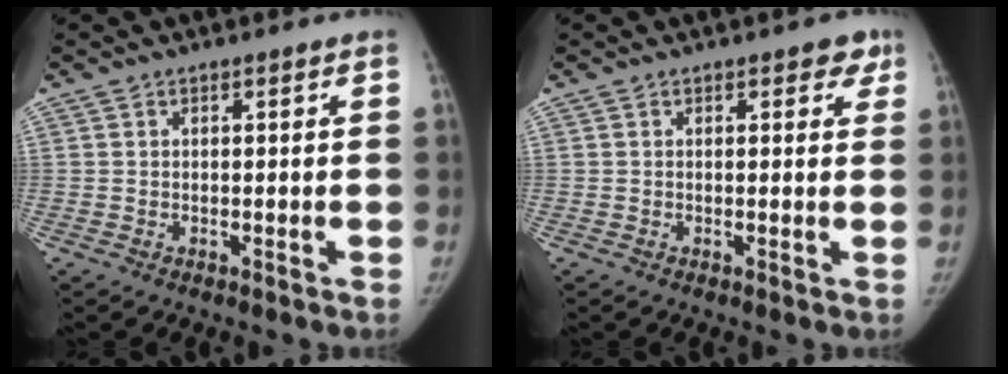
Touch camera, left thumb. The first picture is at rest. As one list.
[{"total": 2.8, "force": [1.6, 1.5, 1.7], "torque": [0.005, -0.003, 0.014]}]